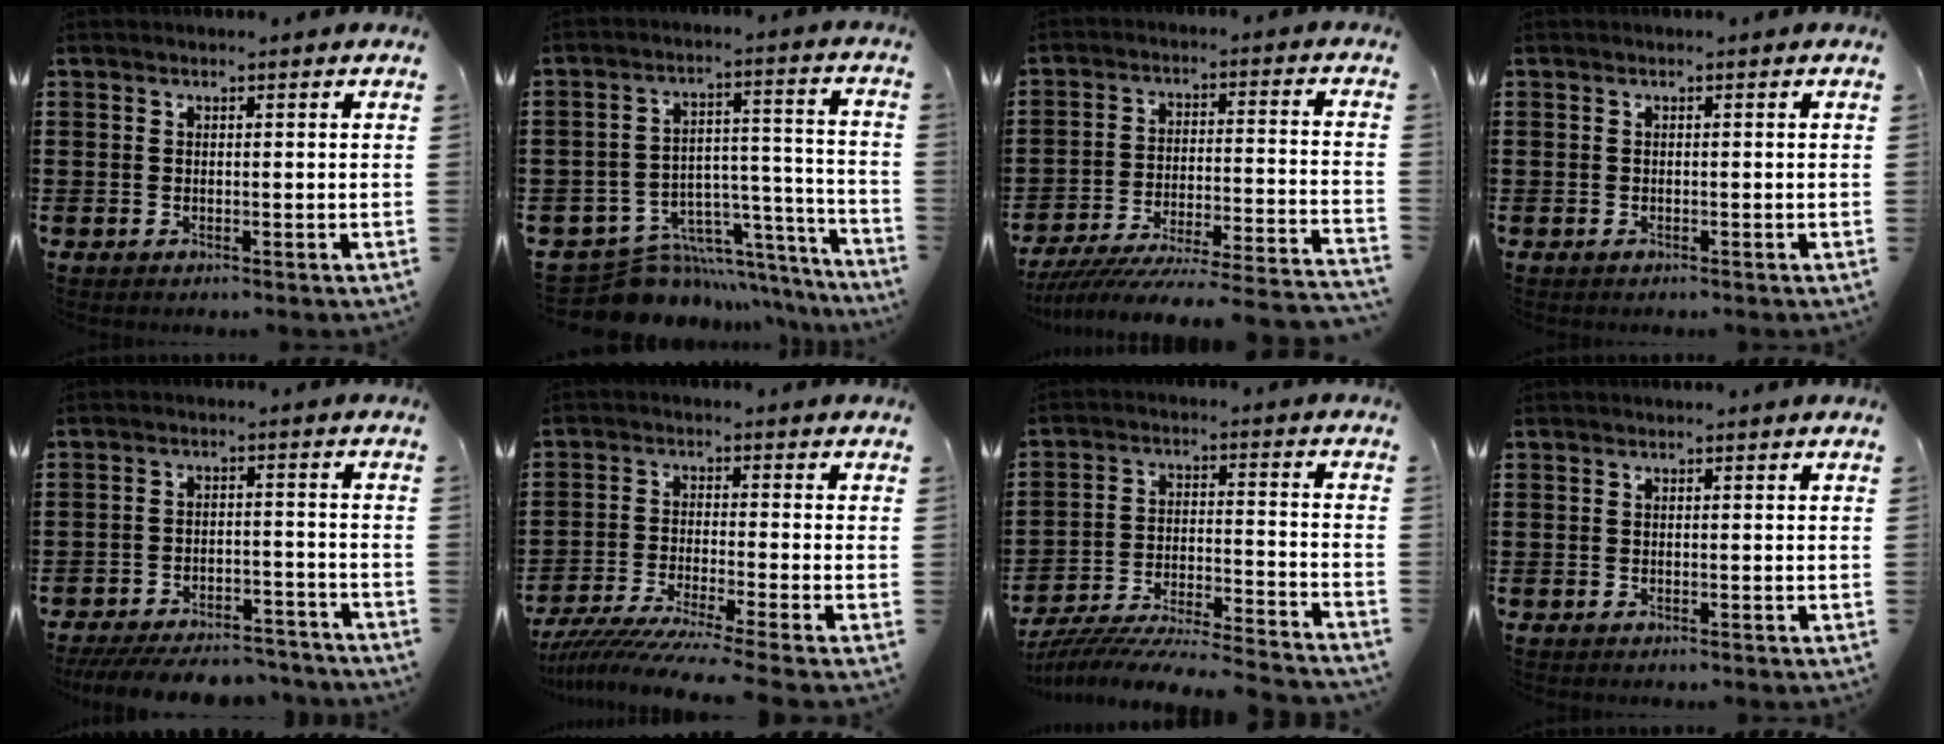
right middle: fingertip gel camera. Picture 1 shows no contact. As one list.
[{"total": 8.4, "force": [-7.1, 4.2, 1.7], "torque": [-0.030, 0.016, -0.121]}, {"total": 6.4, "force": [-5.9, -0.4, 2.5], "torque": [-0.051, -0.020, -0.122]}, {"total": 0.0}, {"total": 6.2, "force": [-5.9, 0.8, 1.7], "torque": [-0.035, 0.003, -0.115]}, {"total": 5.6, "force": [-5.1, -0.9, 2.3], "torque": [-0.060, -0.030, -0.104]}, {"total": 6.8, "force": [-6.6, -0.3, 1.6], "torque": [-0.039, -0.012, -0.134]}, {"total": 0.0}]